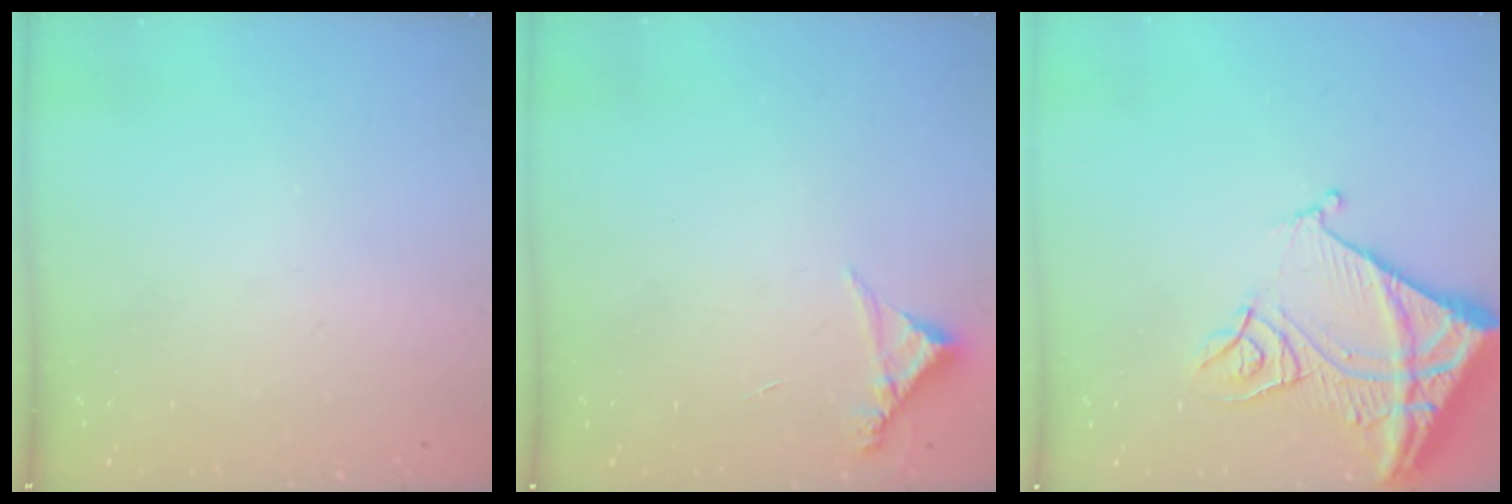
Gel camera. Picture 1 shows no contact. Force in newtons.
{"total": 4.5, "press": 4.5, "slide": 0.3}
{"total": 14.7, "press": 14.6, "slide": 1.6}